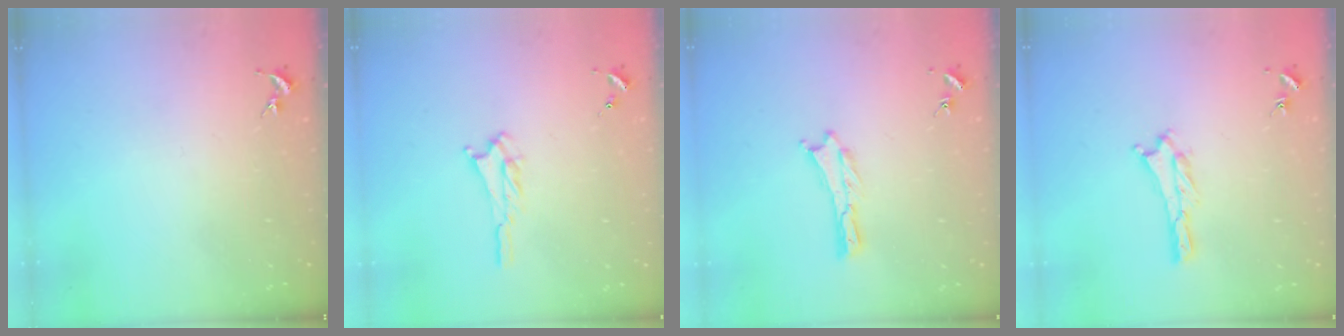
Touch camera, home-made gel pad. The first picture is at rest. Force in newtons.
{"total": 1.7, "press": 1.6, "slide": 0.3}
{"total": 0.0}
{"total": 1.2, "press": 1.1, "slide": 0.2}